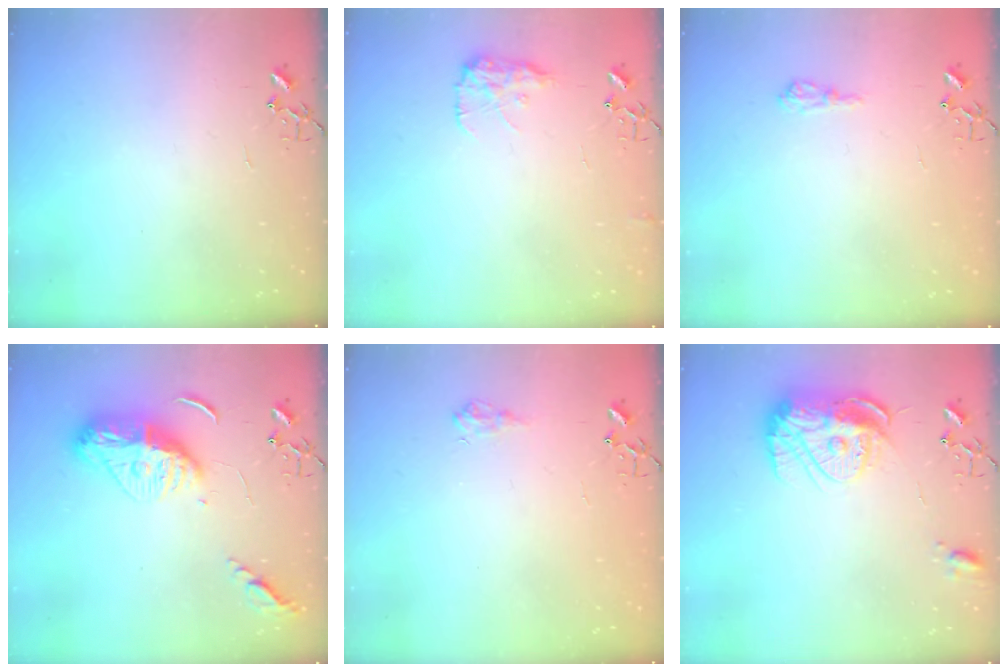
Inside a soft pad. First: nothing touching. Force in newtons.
{"total": 9.8, "press": 9.8, "slide": 0.2}
{"total": 7.1, "press": 7.1, "slide": 0.9}
{"total": 13.7, "press": 13.7, "slide": 1.4}
{"total": 6.8, "press": 6.8, "slide": 0.8}
{"total": 14.9, "press": 14.9, "slide": 1.4}